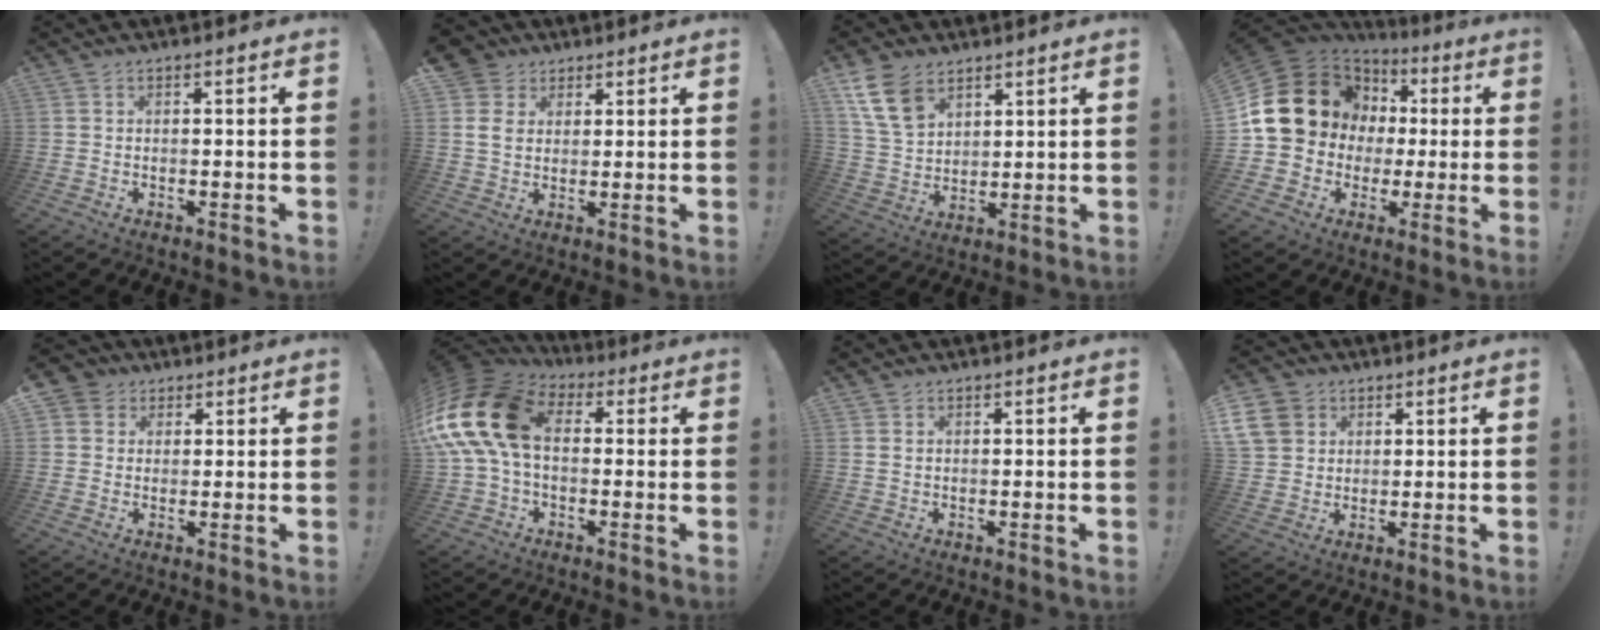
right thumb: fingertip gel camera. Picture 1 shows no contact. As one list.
[{"total": 6.8, "force": [2.6, 5.8, 2.4], "torque": [-0.038, -0.007, 0.052]}, {"total": 12.2, "force": [7.5, 7.4, 6.1], "torque": [-0.121, -0.027, 0.148]}, {"total": 20.3, "force": [4.7, 17.2, 9.7], "torque": [-0.161, -0.021, 0.125]}, {"total": 5.0, "force": [1.8, 4.6, 1.1], "torque": [-0.019, -0.004, 0.037]}, {"total": 22.2, "force": [3.1, 14.4, 16.5], "torque": [-0.323, 0.011, 0.060]}, {"total": 1.3, "force": [0.8, 0.9, 0.4], "torque": [-0.003, -0.001, 0.013]}, {"total": 9.5, "force": [3.8, 8.0, 3.6], "torque": [-0.068, -0.017, 0.077]}]